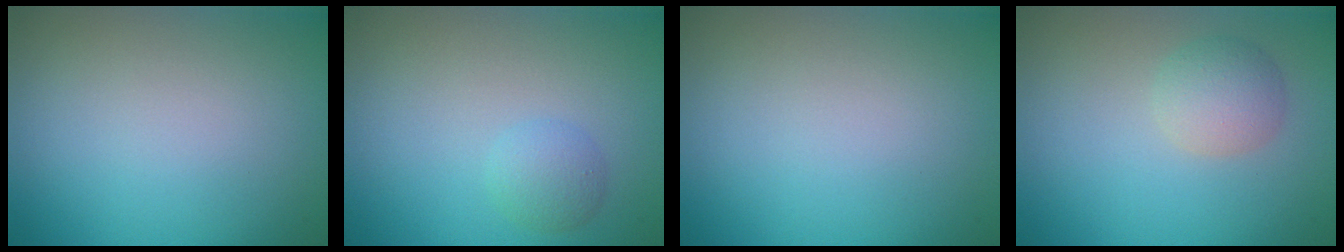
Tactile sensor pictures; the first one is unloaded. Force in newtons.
{"total": 1.5, "press": 1.5, "slide": 0.1}
{"total": 0.0}
{"total": 2.4, "press": 2.4, "slide": 0.1}